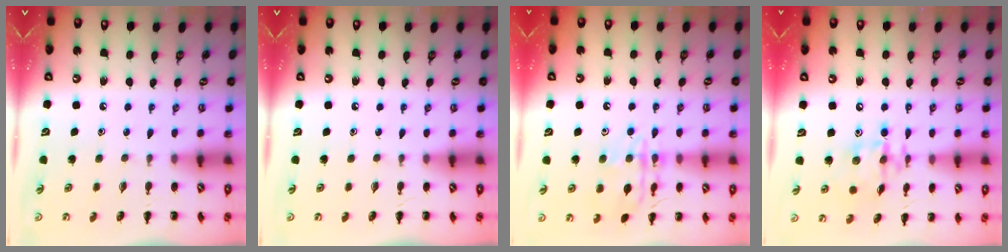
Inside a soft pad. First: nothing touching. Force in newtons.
{"total": 0.0}
{"total": 13.0, "press": 13.0, "slide": 0.7}
{"total": 11.9, "press": 11.8, "slide": 1.5}